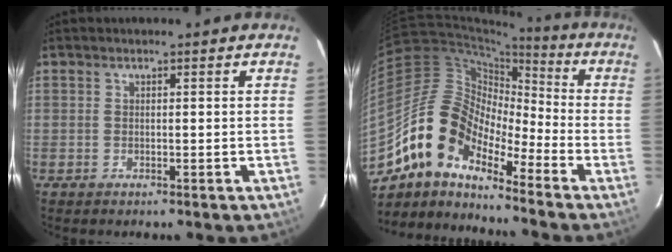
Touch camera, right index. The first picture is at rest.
{"total": 13.8, "force": [-10.3, 5.6, 7.3], "torque": [-0.120, 0.012, -0.215]}